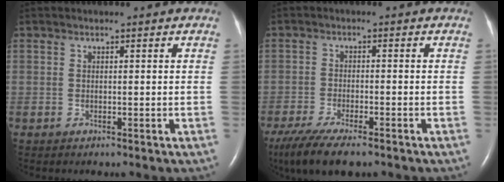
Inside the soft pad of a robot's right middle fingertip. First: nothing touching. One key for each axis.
{"total": 11.2, "fx": -8.4, "fy": 2.9, "fz": 6.9, "tx": -0.119, "ty": -0.022, "tz": -0.134}